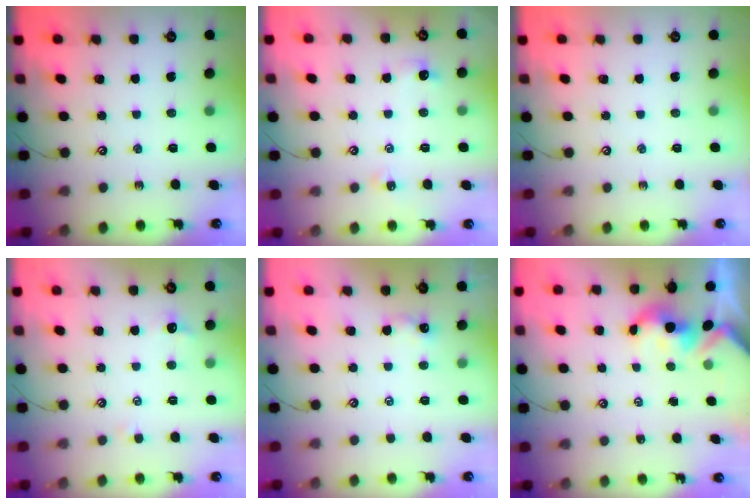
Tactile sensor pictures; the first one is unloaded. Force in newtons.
{"total": 2.2, "press": 2.1, "slide": 0.6}
{"total": 0.0}
{"total": 0.6, "press": 0.1, "slide": 0.6}
{"total": 1.4, "press": 1.3, "slide": 0.3}
{"total": 1.9, "press": 1.9, "slide": 0.1}